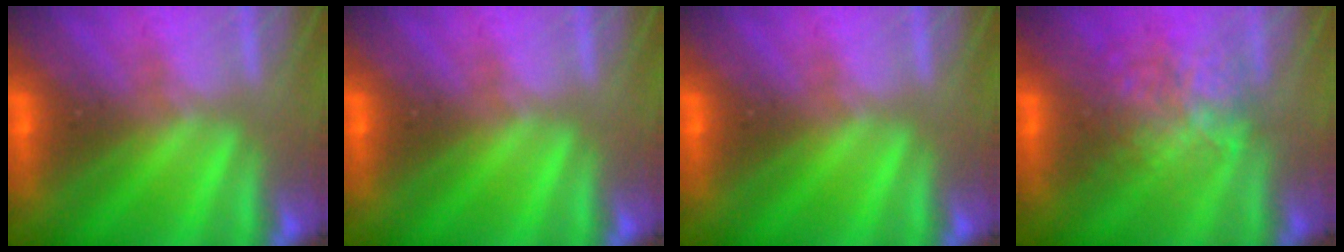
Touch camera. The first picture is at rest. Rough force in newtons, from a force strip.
{"total": 0.0}
{"total": 0.0}
{"total": 2.3}